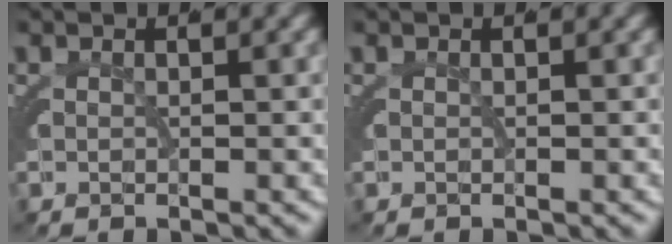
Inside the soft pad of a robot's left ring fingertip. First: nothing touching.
{"total": 0.0}